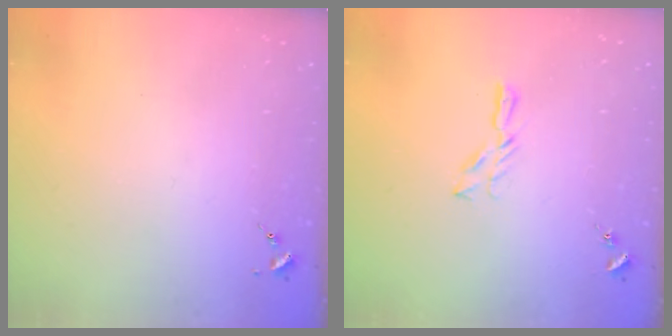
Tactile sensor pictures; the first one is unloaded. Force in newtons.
{"total": 5.1, "press": 5.1, "slide": 0.5}